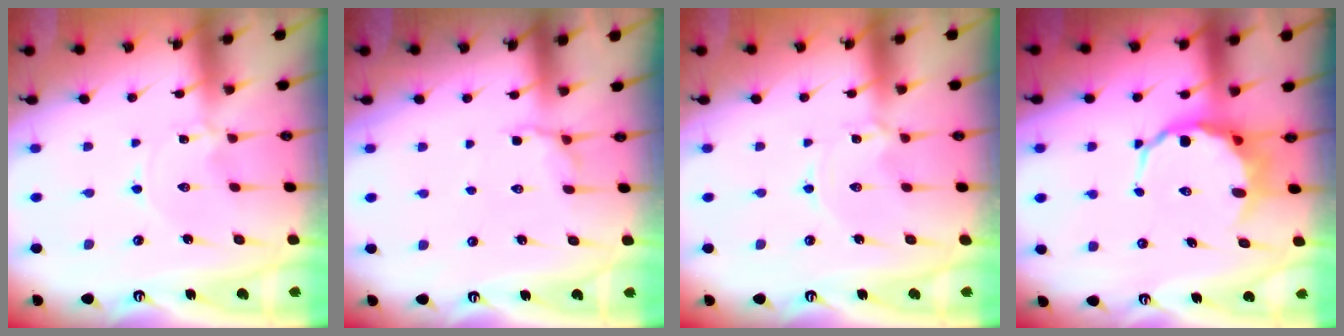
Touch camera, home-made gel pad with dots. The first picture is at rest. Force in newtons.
{"total": 6.2, "press": 5.9, "slide": 2.1}
{"total": 1.2, "press": 1.2, "slide": 0.2}
{"total": 5.7, "press": 5.5, "slide": 1.7}